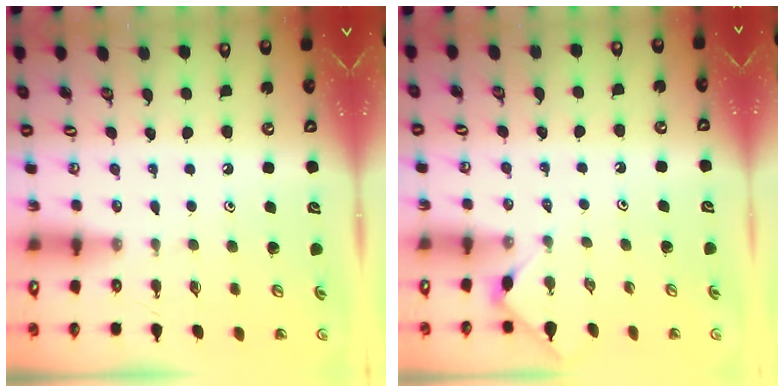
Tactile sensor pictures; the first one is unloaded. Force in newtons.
{"total": 4.1, "press": 4.1, "slide": 0.7}